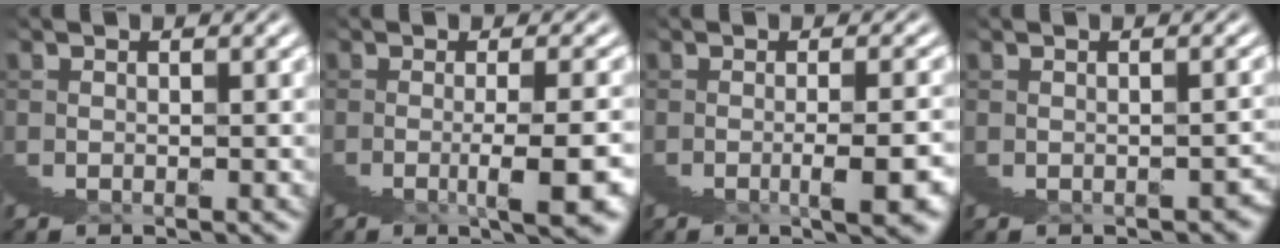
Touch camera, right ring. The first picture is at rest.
{"total": 4.0, "force": [-0.4, -2.3, 3.3], "torque": [-0.029, 0.023, -0.007]}
{"total": 2.9, "force": [-0.5, -1.6, 2.4], "torque": [-0.022, 0.015, -0.006]}
{"total": 0.8, "force": [-0.8, 0.2, 0.1], "torque": [0.000, -0.006, -0.010]}